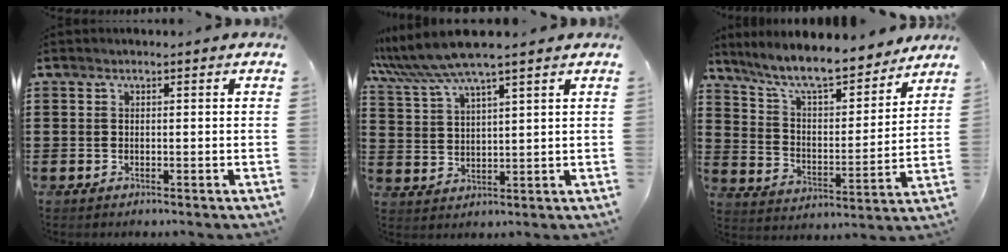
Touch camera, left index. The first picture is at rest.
{"total": 7.0, "force": [5.7, 0.2, 4.0], "torque": [-0.095, -0.016, 0.103]}
{"total": 9.4, "force": [8.4, 0.8, 4.2], "torque": [-0.115, -0.051, 0.143]}